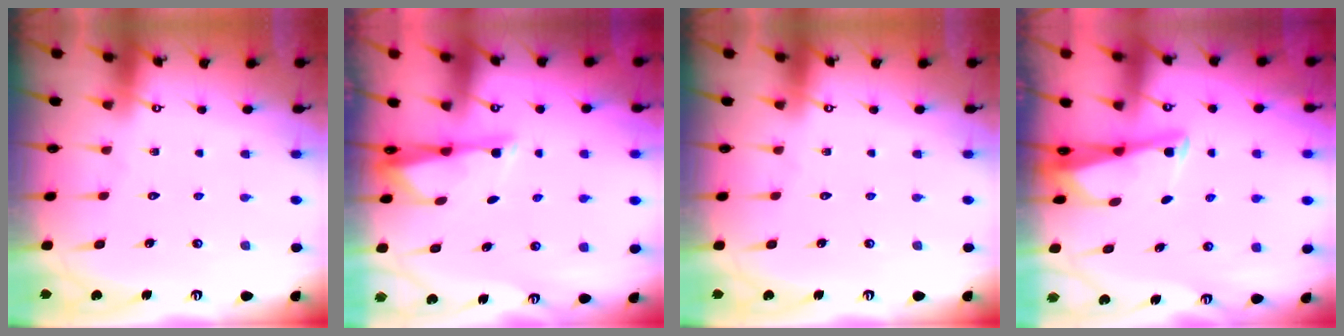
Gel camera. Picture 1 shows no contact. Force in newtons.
{"total": 3.1, "press": 3.0, "slide": 0.6}
{"total": 0.0}
{"total": 2.7, "press": 2.7, "slide": 0.3}